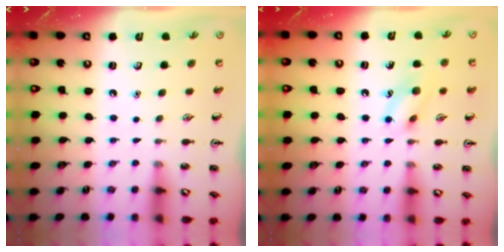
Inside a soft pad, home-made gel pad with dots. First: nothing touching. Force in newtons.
{"total": 9.8, "press": 9.7, "slide": 1.4}